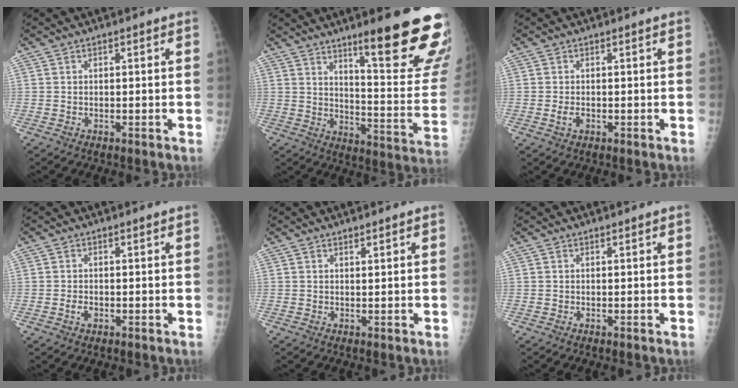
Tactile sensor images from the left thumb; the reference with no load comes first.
{"total": 22.2, "force": [13.4, 3.4, 17.4], "torque": [-0.201, -0.086, 0.197]}
{"total": 1.6, "force": [-0.3, 1.0, 1.2], "torque": [-0.023, 0.000, -0.004]}
{"total": 1.4, "force": [-0.4, 0.9, 0.9], "torque": [-0.016, 0.001, -0.006]}
{"total": 0.7, "force": [0.6, 0.0, 0.4], "torque": [-0.005, -0.005, 0.011]}
{"total": 0.0}